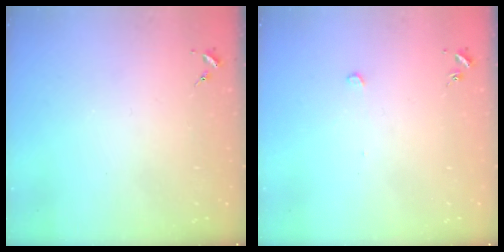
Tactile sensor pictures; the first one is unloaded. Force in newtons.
{"total": 2.6, "press": 2.6, "slide": 0.2}